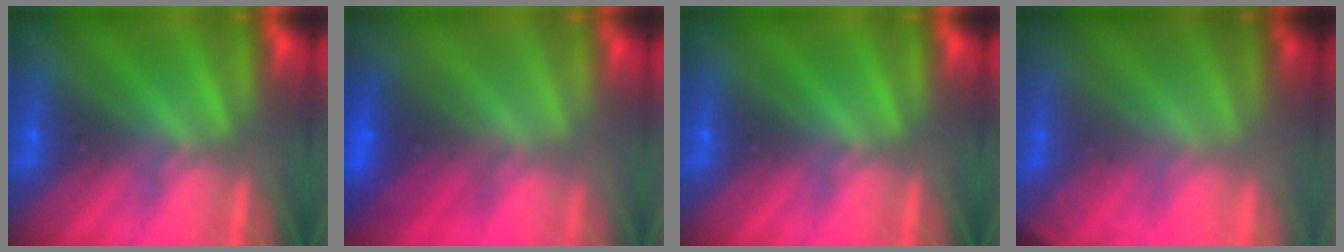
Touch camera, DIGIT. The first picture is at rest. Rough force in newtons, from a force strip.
{"total": 2.9}
{"total": 0.0}
{"total": 2.0}